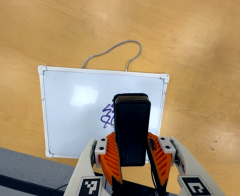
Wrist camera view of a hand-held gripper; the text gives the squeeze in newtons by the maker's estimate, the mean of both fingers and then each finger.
{"total": 9.4, "left": 7.6, "right": 11.1}